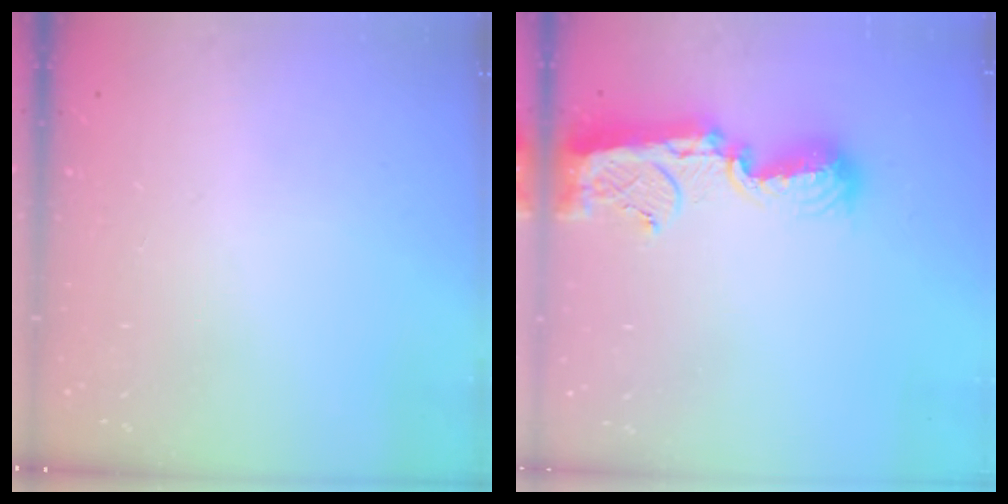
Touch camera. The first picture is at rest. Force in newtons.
{"total": 12.6, "press": 12.5, "slide": 1.0}